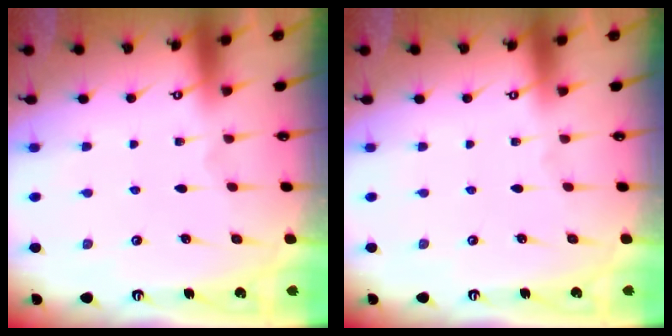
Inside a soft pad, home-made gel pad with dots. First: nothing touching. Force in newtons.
{"total": 0.0}